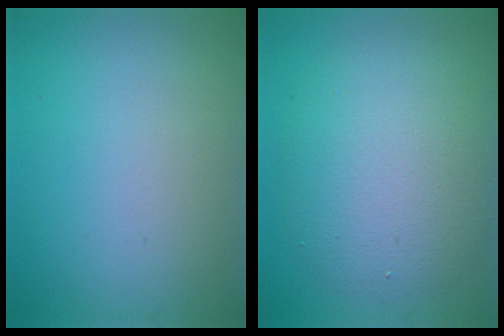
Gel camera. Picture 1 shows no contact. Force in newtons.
{"total": 6.7, "press": 6.7, "slide": 0.6}